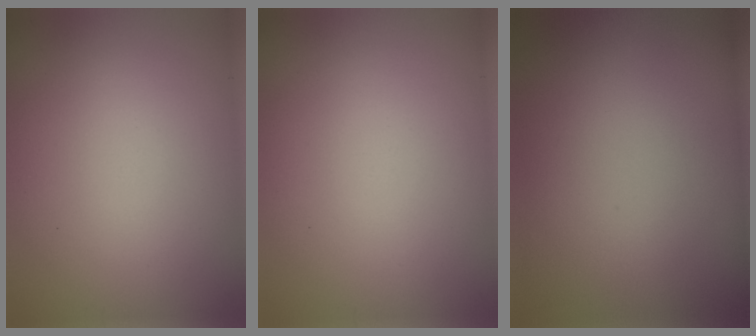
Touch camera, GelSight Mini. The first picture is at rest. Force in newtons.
{"total": 0.0}
{"total": 0.0}